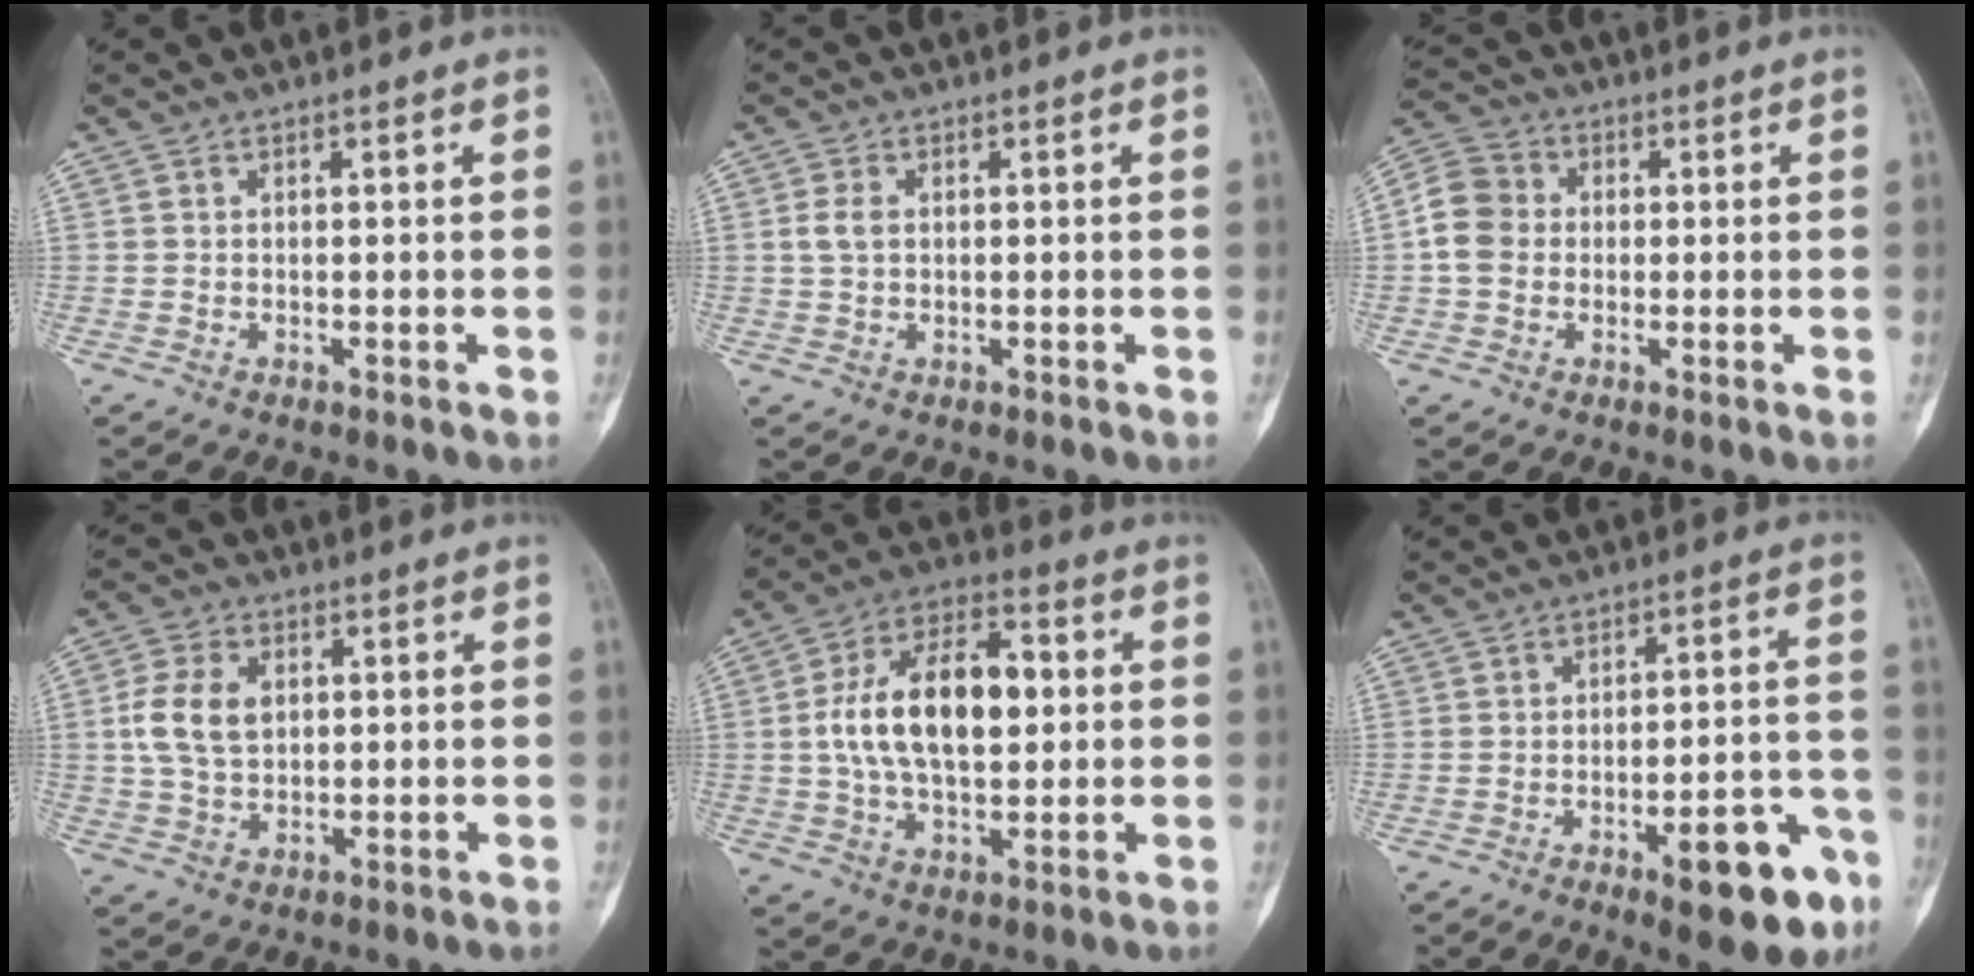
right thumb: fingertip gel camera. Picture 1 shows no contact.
{"total": 2.9, "force": [0.5, 1.9, 2.1], "torque": [-0.045, 0.004, 0.011]}
{"total": 7.1, "force": [-0.3, 6.1, 3.6], "torque": [-0.057, 0.022, -0.018]}
{"total": 8.5, "force": [1.4, 5.9, 5.9], "torque": [-0.111, 0.003, 0.028]}
{"total": 17.4, "force": [1.4, 9.6, 14.5], "torque": [-0.237, 0.021, 0.020]}
{"total": 13.3, "force": [-6.6, 4.7, 10.5], "torque": [-0.109, 0.036, -0.083]}